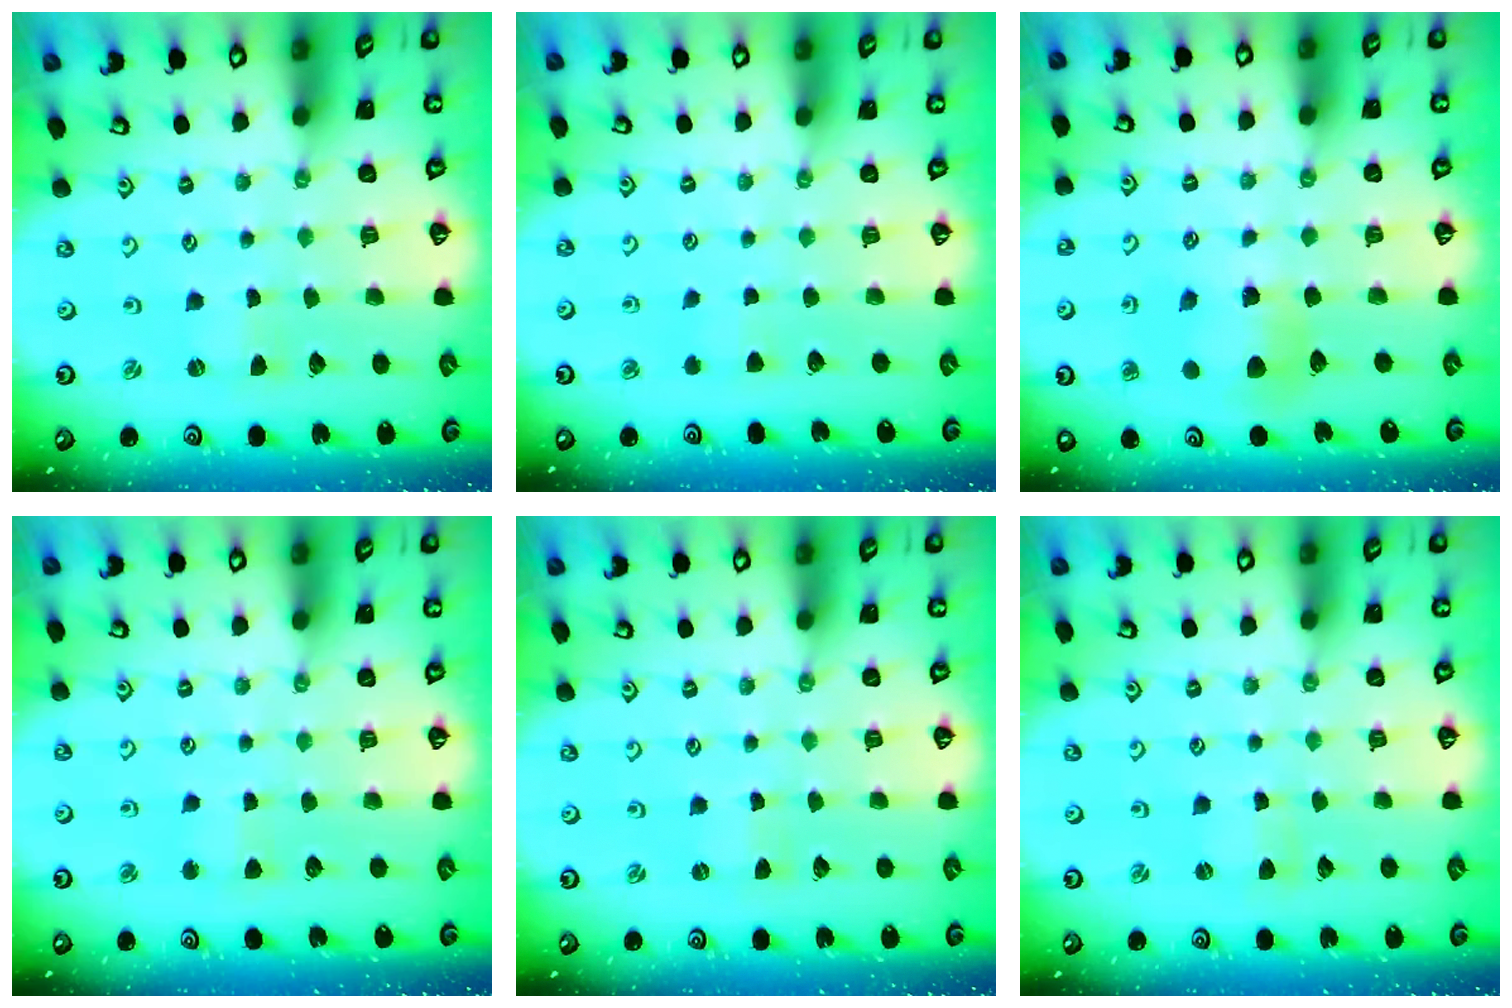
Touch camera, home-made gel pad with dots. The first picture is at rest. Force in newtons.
{"total": 3.5, "press": 3.4, "slide": 0.7}
{"total": 7.4, "press": 7.4, "slide": 0.8}
{"total": 2.5, "press": 2.5, "slide": 0.3}
{"total": 0.0}
{"total": 0.6, "press": 0.6, "slide": 0.1}